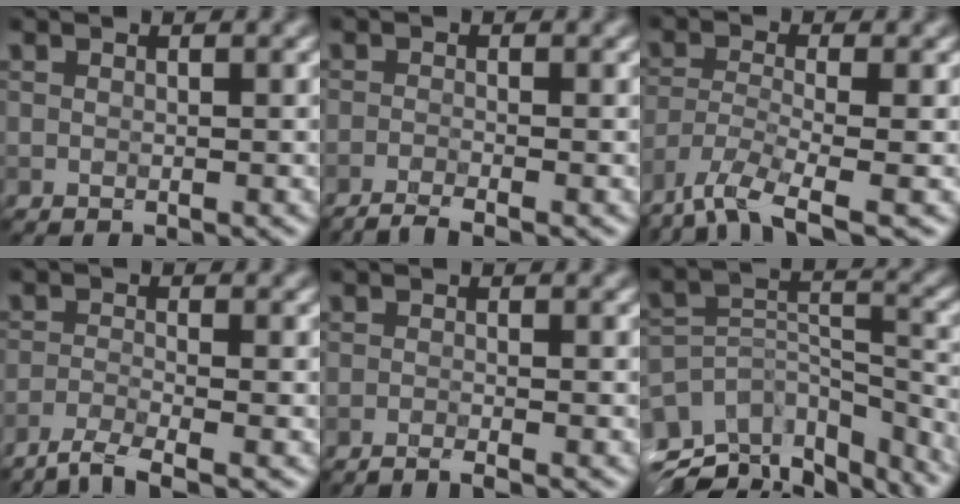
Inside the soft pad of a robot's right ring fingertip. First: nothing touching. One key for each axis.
{"total": 2.7, "fx": -2.2, "fy": 0.3, "fz": 1.5, "tx": -0.033, "ty": 0.000, "tz": -0.049}
{"total": 7.0, "fx": -5.3, "fy": 1.7, "fz": 4.2, "tx": -0.088, "ty": -0.014, "tz": -0.107}
{"total": 3.1, "fx": -2.6, "fy": 0.4, "fz": 1.7, "tx": -0.034, "ty": -0.003, "tz": -0.060}
{"total": 1.9, "fx": -1.5, "fy": 0.2, "fz": 1.1, "tx": -0.019, "ty": 0.003, "tz": -0.032}
{"total": 10.9, "fx": -8.6, "fy": 4.8, "fz": 4.8, "tx": -0.100, "ty": 0.018, "tz": -0.116}